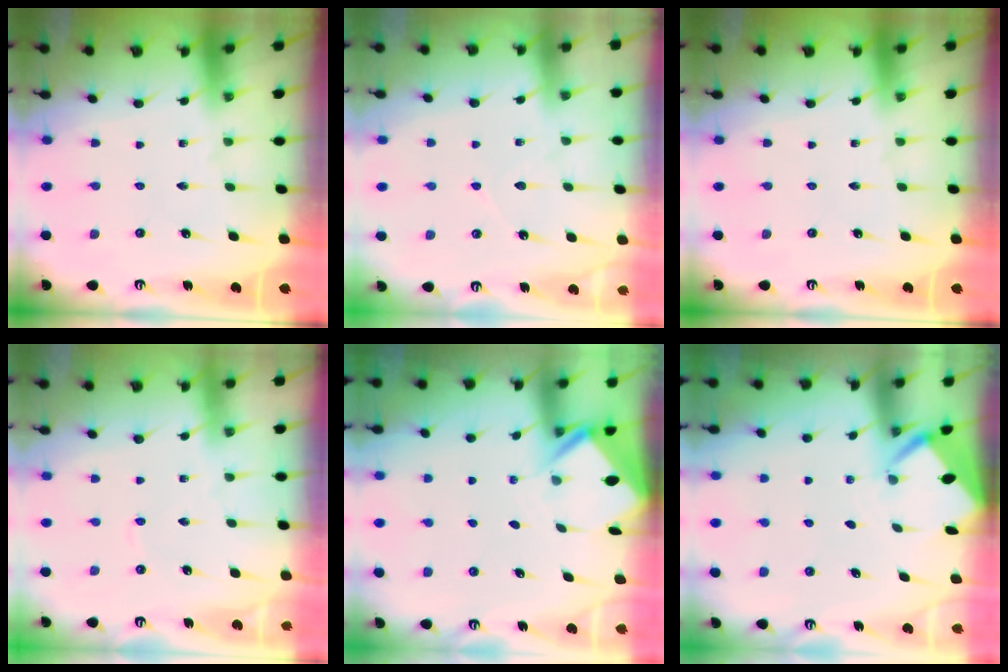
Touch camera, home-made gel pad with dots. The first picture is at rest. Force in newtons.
{"total": 5.0, "press": 5.0, "slide": 0.6}
{"total": 0.0}
{"total": 1.1, "press": 1.1, "slide": 0.2}
{"total": 2.6, "press": 2.6, "slide": 0.1}
{"total": 1.9, "press": 1.9, "slide": 0.1}